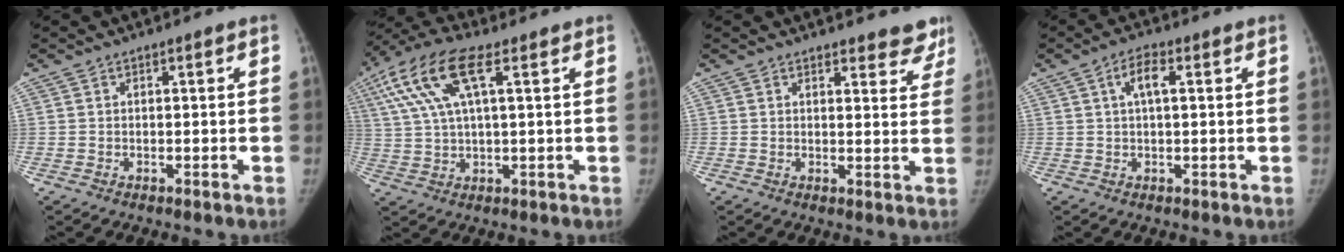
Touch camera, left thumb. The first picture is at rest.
{"total": 13.6, "force": [5.3, 4.8, 11.6], "torque": [-0.256, 0.021, 0.097]}
{"total": 7.1, "force": [6.3, 2.5, 1.9], "torque": [0.022, -0.033, 0.057]}
{"total": 4.4, "force": [1.3, 1.7, 3.8], "torque": [-0.072, 0.010, 0.022]}